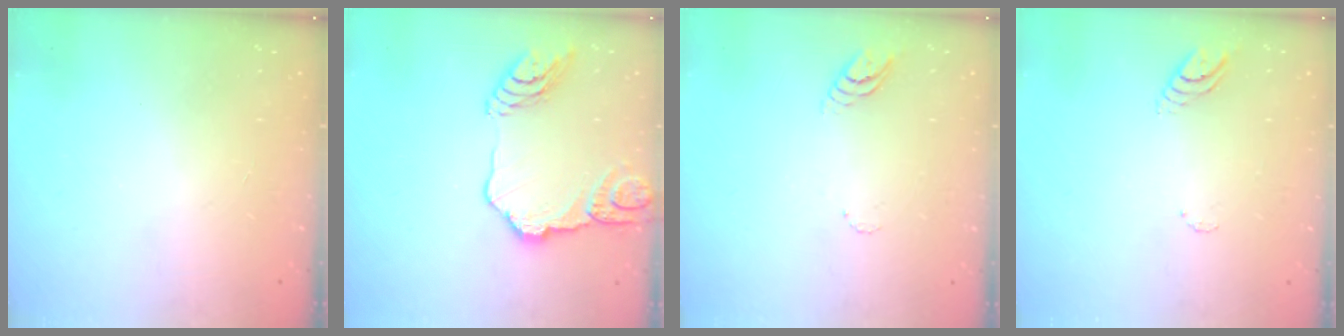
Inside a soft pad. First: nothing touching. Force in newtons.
{"total": 14.6, "press": 14.5, "slide": 1.4}
{"total": 3.4, "press": 3.4, "slide": 0.4}
{"total": 3.7, "press": 3.6, "slide": 0.3}